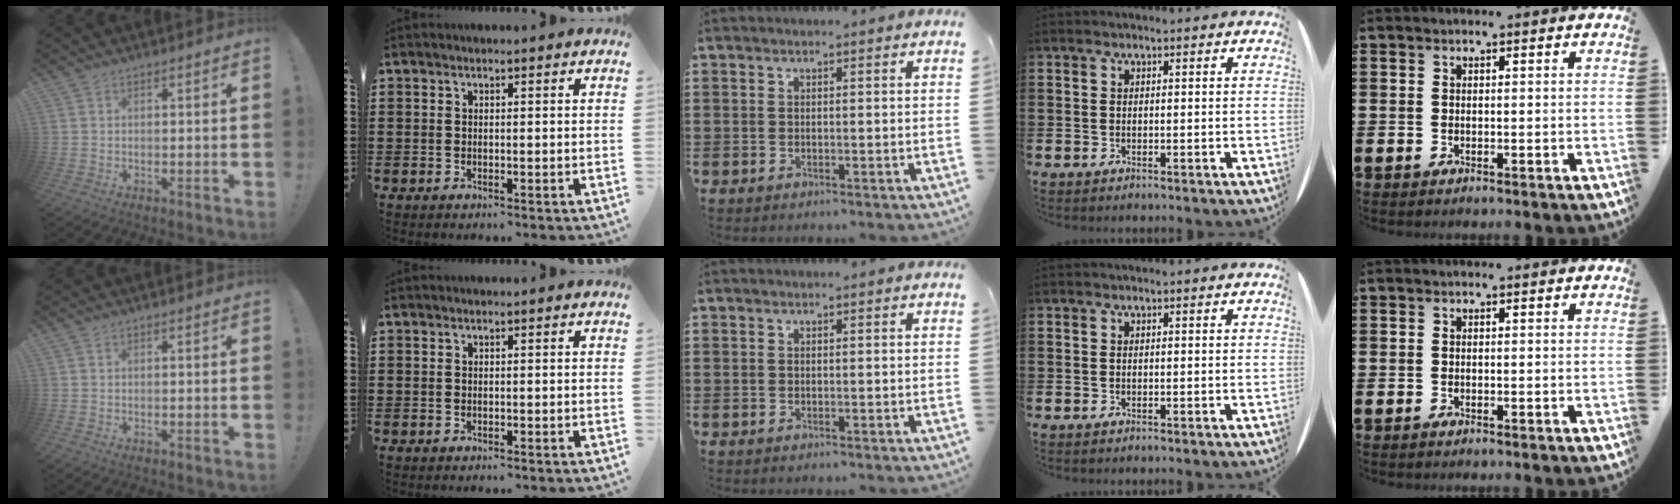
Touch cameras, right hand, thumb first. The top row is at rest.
{}